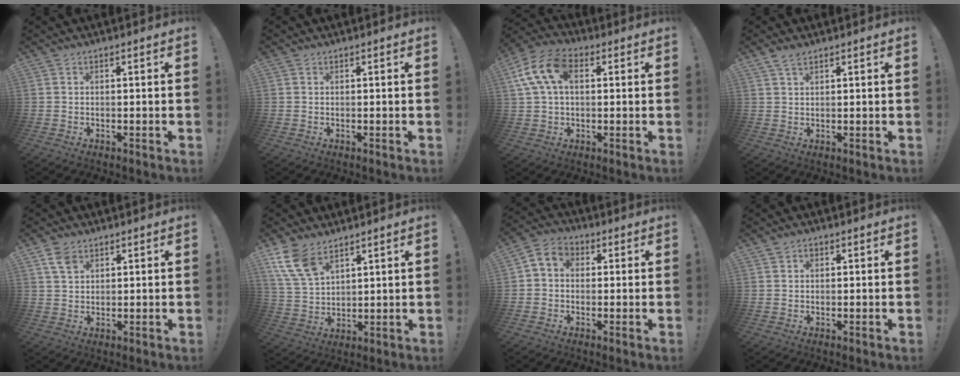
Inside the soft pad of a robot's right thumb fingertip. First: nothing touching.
{"total": 0.0}
{"total": 14.2, "force": [3.6, 8.7, 10.6], "torque": [-0.213, 0.004, 0.068]}
{"total": 3.1, "force": [2.3, 1.1, 1.7], "torque": [-0.034, -0.007, 0.042]}
{"total": 4.8, "force": [2.9, 3.0, 2.4], "torque": [-0.042, -0.006, 0.056]}
{"total": 11.2, "force": [7.2, 6.4, 5.8], "torque": [-0.127, -0.028, 0.144]}
{"total": 5.5, "force": [0.6, 4.6, 3.0], "torque": [-0.050, 0.008, 0.016]}
{"total": 1.1, "force": [0.4, 1.0, 0.3], "torque": [-0.004, 0.002, 0.006]}